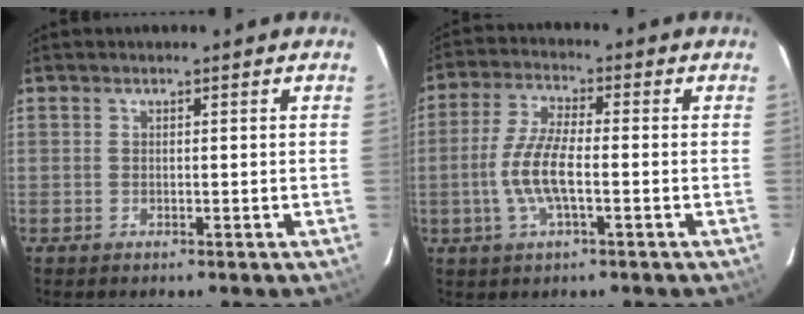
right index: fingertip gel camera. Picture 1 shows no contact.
{"total": 8.5, "force": [-1.9, 2.2, 8.0], "torque": [-0.167, 0.000, -0.040]}